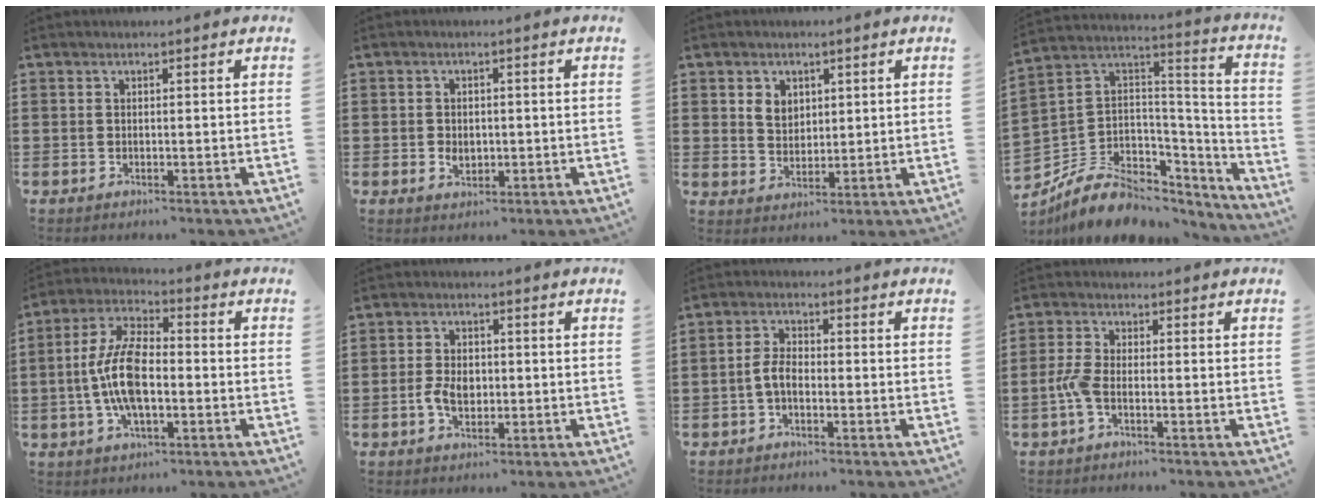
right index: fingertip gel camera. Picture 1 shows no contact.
{"total": 2.0, "force": [-0.3, 1.6, 1.3], "torque": [-0.027, 0.005, -0.006]}
{"total": 3.5, "force": [1.7, 2.8, 1.3], "torque": [-0.036, 0.011, 0.031]}
{"total": 10.0, "force": [-5.5, 7.2, 4.0], "torque": [-0.094, 0.018, -0.093]}
{"total": 10.1, "force": [-1.4, 4.5, 8.9], "torque": [-0.203, -0.003, -0.033]}
{"total": 4.1, "force": [-0.7, 2.8, 2.9], "torque": [-0.065, 0.005, -0.015]}
{"total": 3.8, "force": [-1.2, 1.9, 3.0], "torque": [-0.077, -0.001, -0.030]}
{"total": 3.5, "force": [-1.3, 1.3, 3.0], "torque": [-0.081, -0.006, -0.032]}